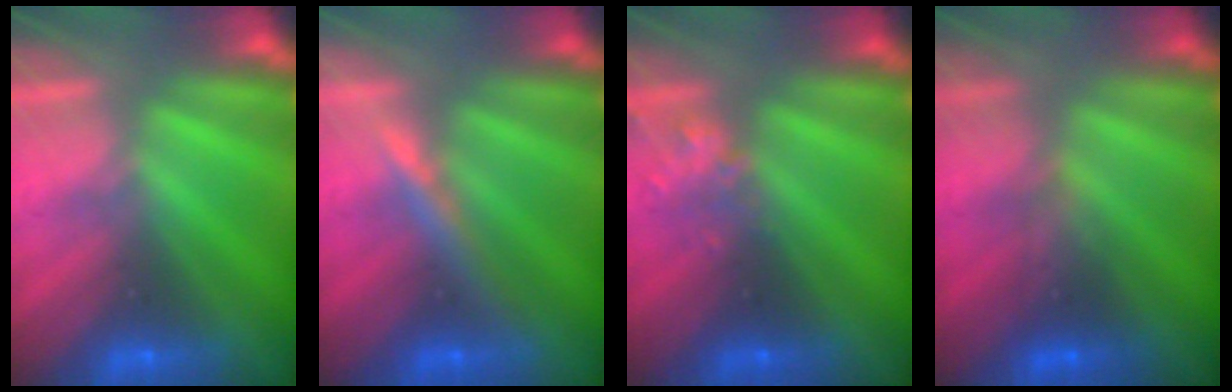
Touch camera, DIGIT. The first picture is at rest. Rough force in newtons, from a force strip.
{"total": 3.2}
{"total": 2.4}
{"total": 2.3}